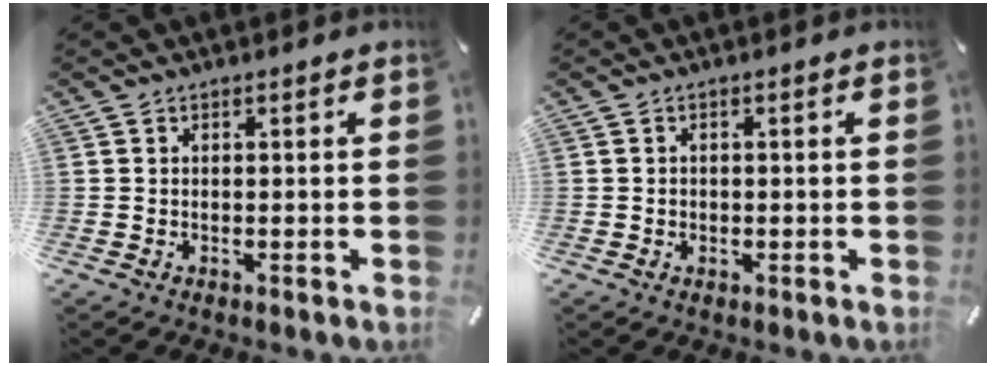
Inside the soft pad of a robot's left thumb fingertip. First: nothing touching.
{"total": 0.9, "force": [-0.1, 0.8, 0.3], "torque": [-0.007, 0.004, -0.004]}